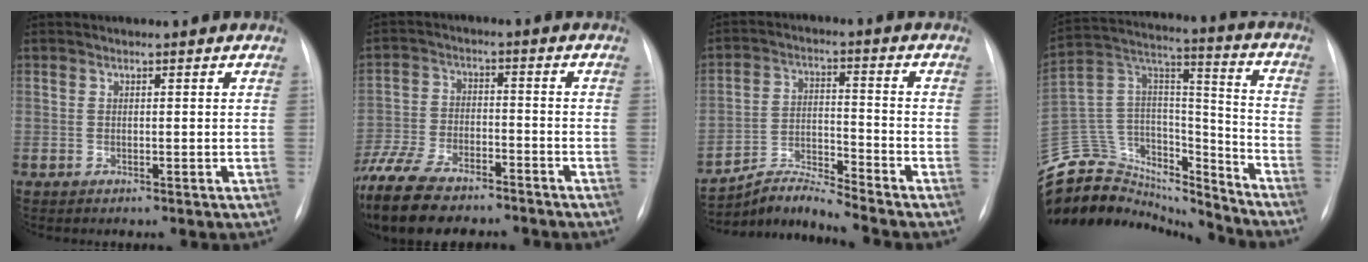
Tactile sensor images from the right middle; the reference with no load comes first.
{"total": 15.7, "force": [-12.6, 5.5, 7.7], "torque": [-0.178, -0.018, -0.211]}
{"total": 7.0, "force": [-6.8, -1.8, 0.1], "torque": [-0.020, 0.010, -0.127]}
{"total": 25.6, "force": [-23.8, 7.5, 5.6], "torque": [-0.156, 0.052, -0.381]}